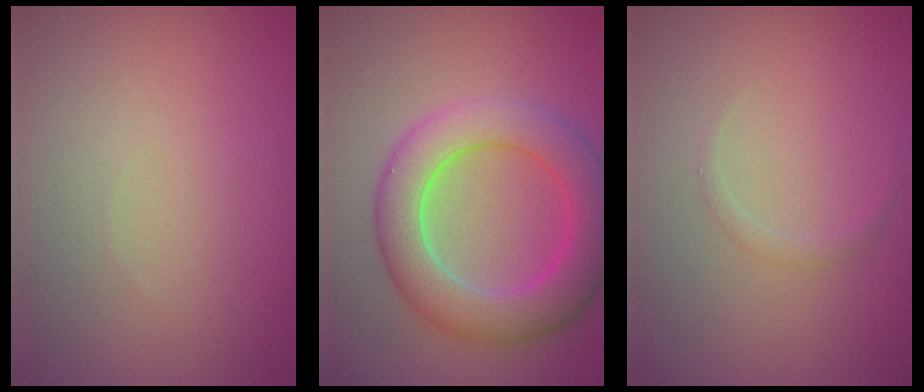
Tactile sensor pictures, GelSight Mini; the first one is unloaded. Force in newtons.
{"total": 7.2, "press": 7.2, "slide": 0.4}
{"total": 0.8, "press": 0.8, "slide": 0.0}